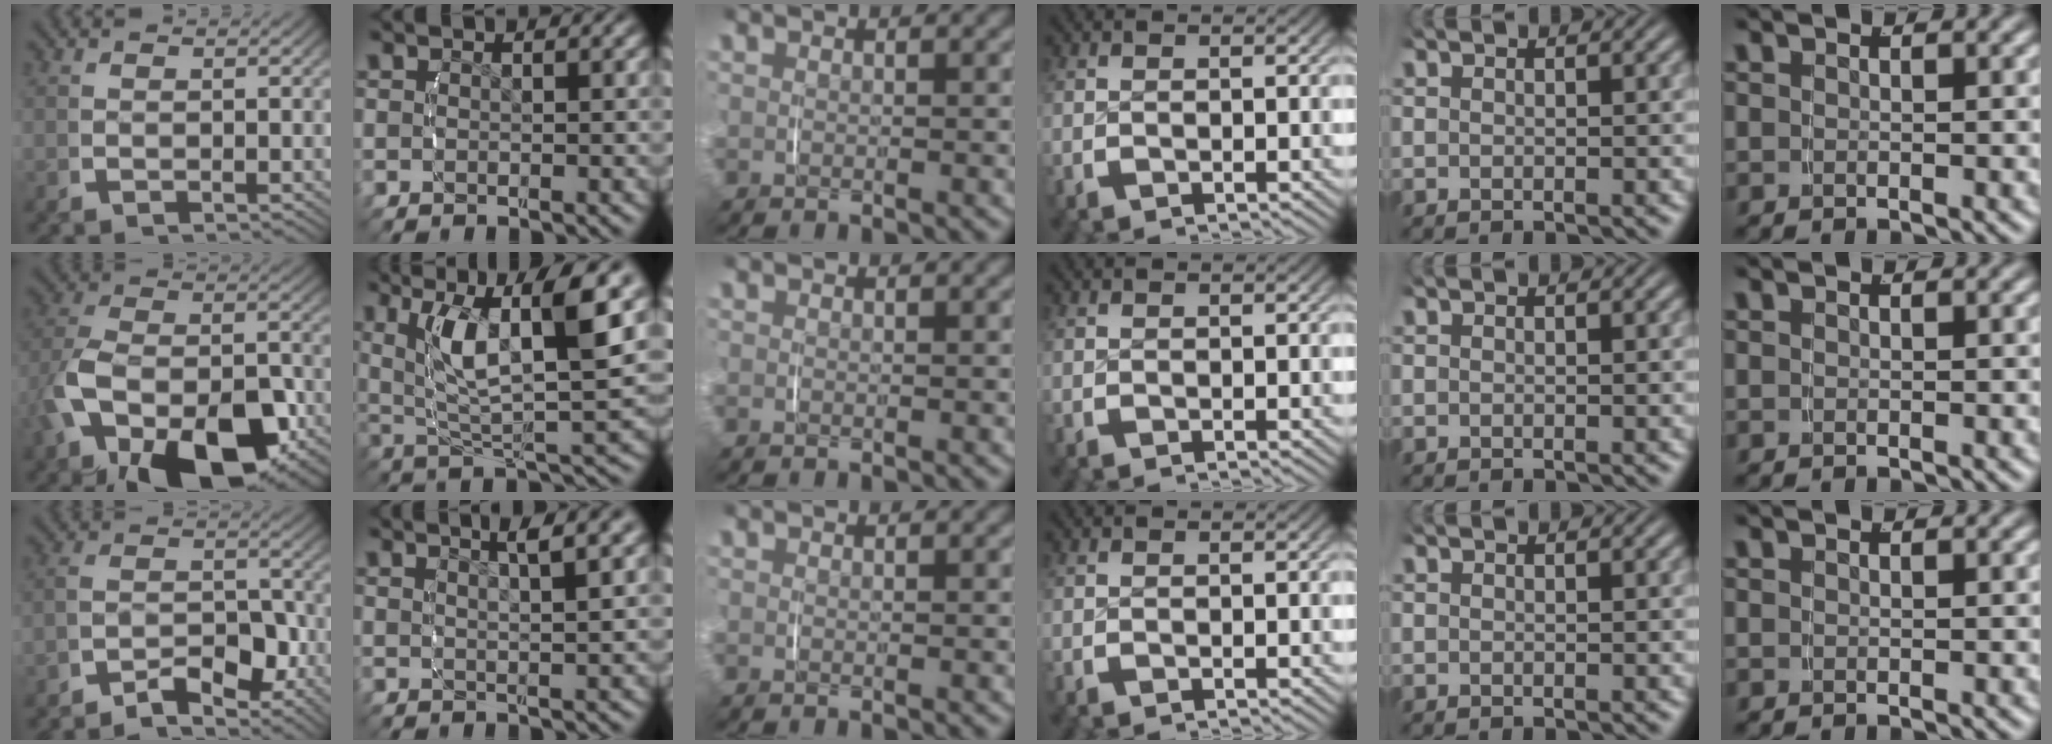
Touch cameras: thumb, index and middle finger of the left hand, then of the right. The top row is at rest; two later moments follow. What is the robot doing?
{"motion": "lift_and_place", "object": "ethernet cable"}